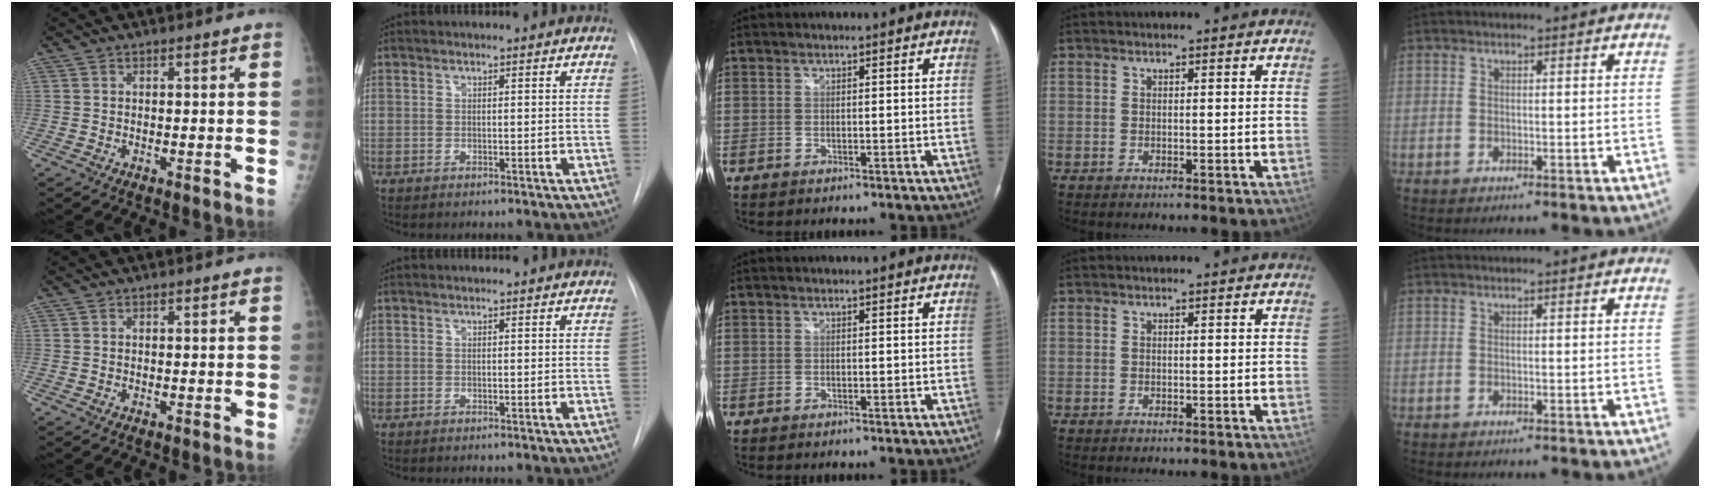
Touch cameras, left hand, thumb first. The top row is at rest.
{}